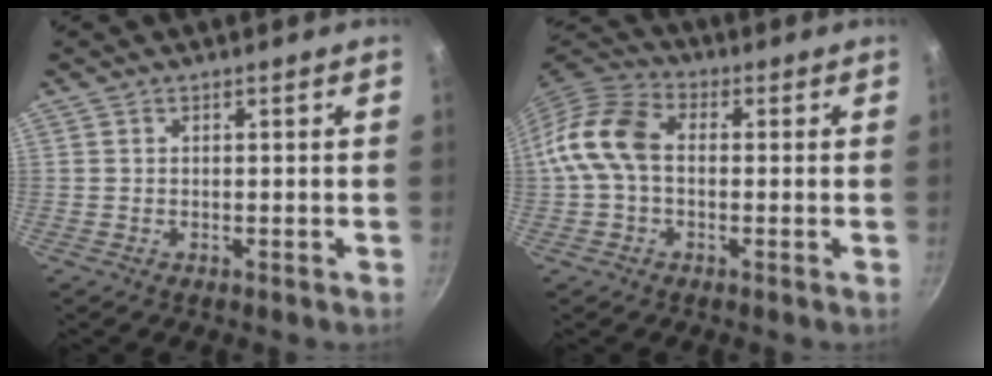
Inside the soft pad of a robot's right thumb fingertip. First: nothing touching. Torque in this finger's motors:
{"motor_torque": [0.14, 2.00, 0.70, -0.64, 0.32]}